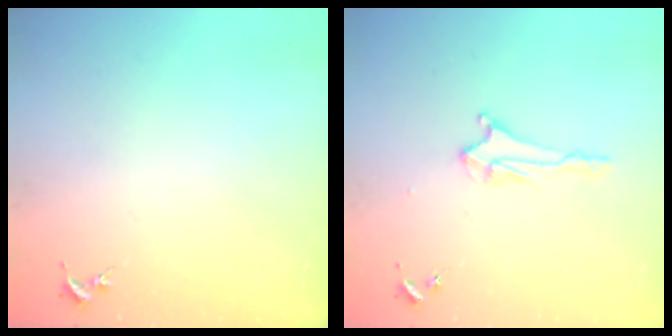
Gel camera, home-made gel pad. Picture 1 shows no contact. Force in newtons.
{"total": 2.1, "press": 2.0, "slide": 0.4}